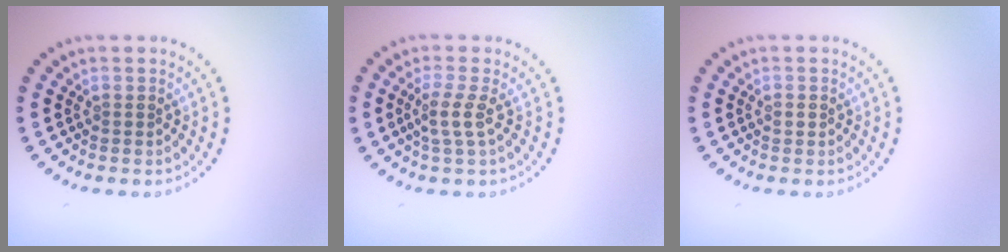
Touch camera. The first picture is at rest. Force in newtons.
{"total": 2.0, "press": 1.5, "slide": 1.3}
{"total": 0.7, "press": 0.7, "slide": 0.1}